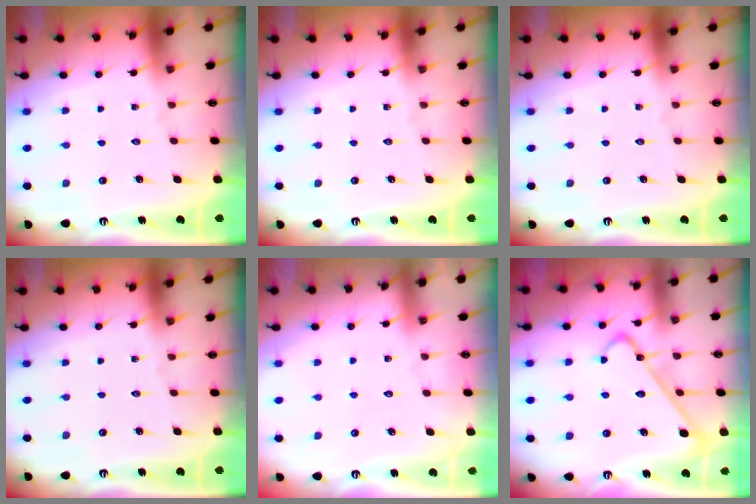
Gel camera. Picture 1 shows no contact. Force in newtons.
{"total": 0.0}
{"total": 0.0}
{"total": 0.0}
{"total": 2.5, "press": 2.5, "slide": 0.3}
{"total": 9.8, "press": 9.8, "slide": 0.8}